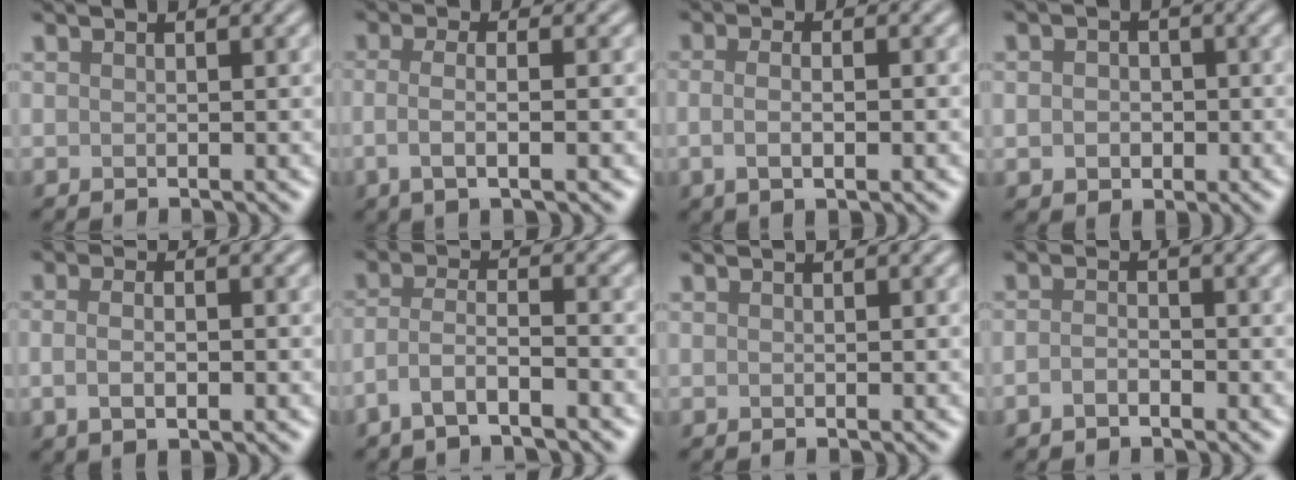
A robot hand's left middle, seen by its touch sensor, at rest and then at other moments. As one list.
[{"total": 3.4, "force": [-0.4, 1.2, 3.2], "torque": [-0.055, -0.007, -0.012]}, {"total": 3.0, "force": [-0.3, 1.2, 2.7], "torque": [-0.046, -0.008, -0.011]}, {"total": 2.5, "force": [-0.2, 2.1, 1.3], "torque": [-0.012, -0.004, -0.008]}, {"total": 3.1, "force": [-0.3, 1.6, 2.7], "torque": [-0.037, -0.007, -0.009]}, {"total": 3.4, "force": [-2.2, 0.7, 2.4], "torque": [-0.050, 0.007, -0.051]}, {"total": 0.0}, {"total": 1.3, "force": [-0.8, 0.6, 0.8], "torque": [-0.018, 0.001, -0.019]}]